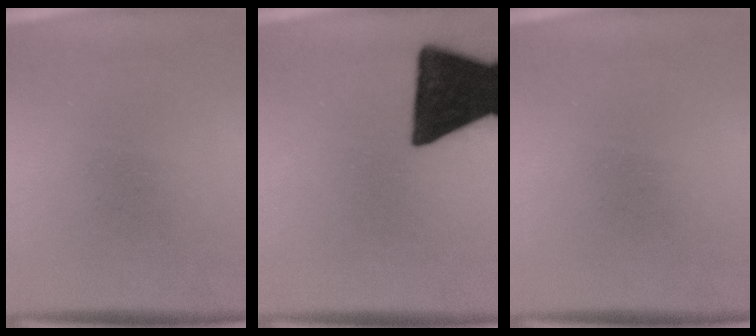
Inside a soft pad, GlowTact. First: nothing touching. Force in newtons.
{"total": 18.7}
{"total": 0.0}